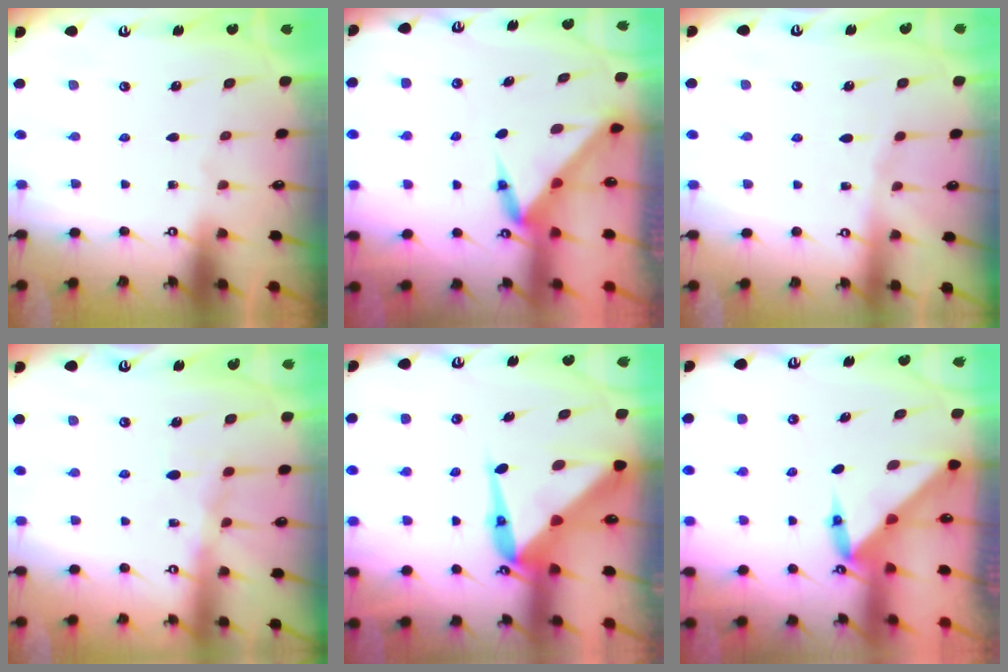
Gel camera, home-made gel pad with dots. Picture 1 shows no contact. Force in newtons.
{"total": 3.5, "press": 3.5, "slide": 0.1}
{"total": 4.0, "press": 3.9, "slide": 0.7}
{"total": 7.7, "press": 7.7, "slide": 0.8}
{"total": 11.1, "press": 11.0, "slide": 1.1}
{"total": 3.9, "press": 3.9, "slide": 0.5}